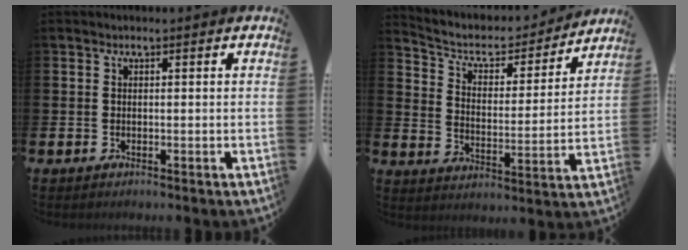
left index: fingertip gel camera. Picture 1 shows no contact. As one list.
[{"total": 6.1, "force": [5.5, 2.2, 1.5], "torque": [-0.051, -0.046, 0.088]}]